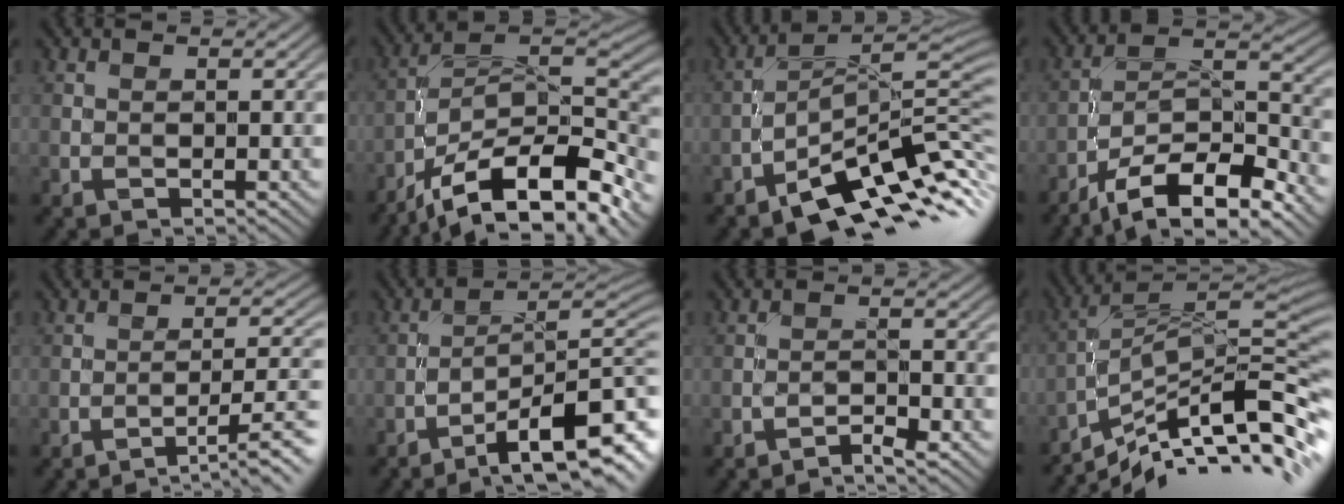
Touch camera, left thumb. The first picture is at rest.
{"total": 15.7, "force": [-10.1, 5.3, 10.8], "torque": [-0.206, -0.005, -0.179]}
{"total": 10.1, "force": [-4.8, 3.0, 8.4], "torque": [-0.123, 0.006, -0.088]}
{"total": 12.4, "force": [-8.6, 4.3, 7.8], "torque": [-0.145, -0.004, -0.161]}
{"total": 7.5, "force": [-4.9, 1.5, 5.5], "torque": [-0.080, 0.006, -0.067]}
{"total": 12.7, "force": [-7.7, 3.4, 9.6], "torque": [-0.151, 0.003, -0.115]}
{"total": 2.5, "force": [-2.2, 0.1, 1.1], "torque": [-0.017, 0.008, -0.044]}
{"total": 12.5, "force": [-6.9, 2.9, 9.9], "torque": [-0.185, 0.011, -0.117]}